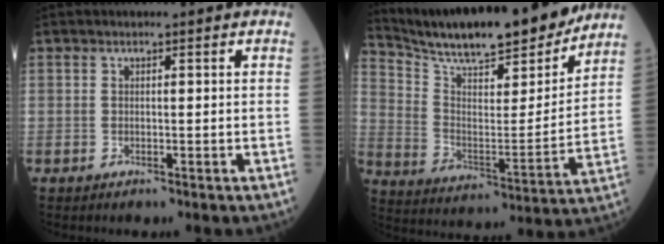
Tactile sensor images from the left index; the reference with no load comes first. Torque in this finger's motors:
{"motor_torque": [0.30, -0.84, 0.33, 0.12]}